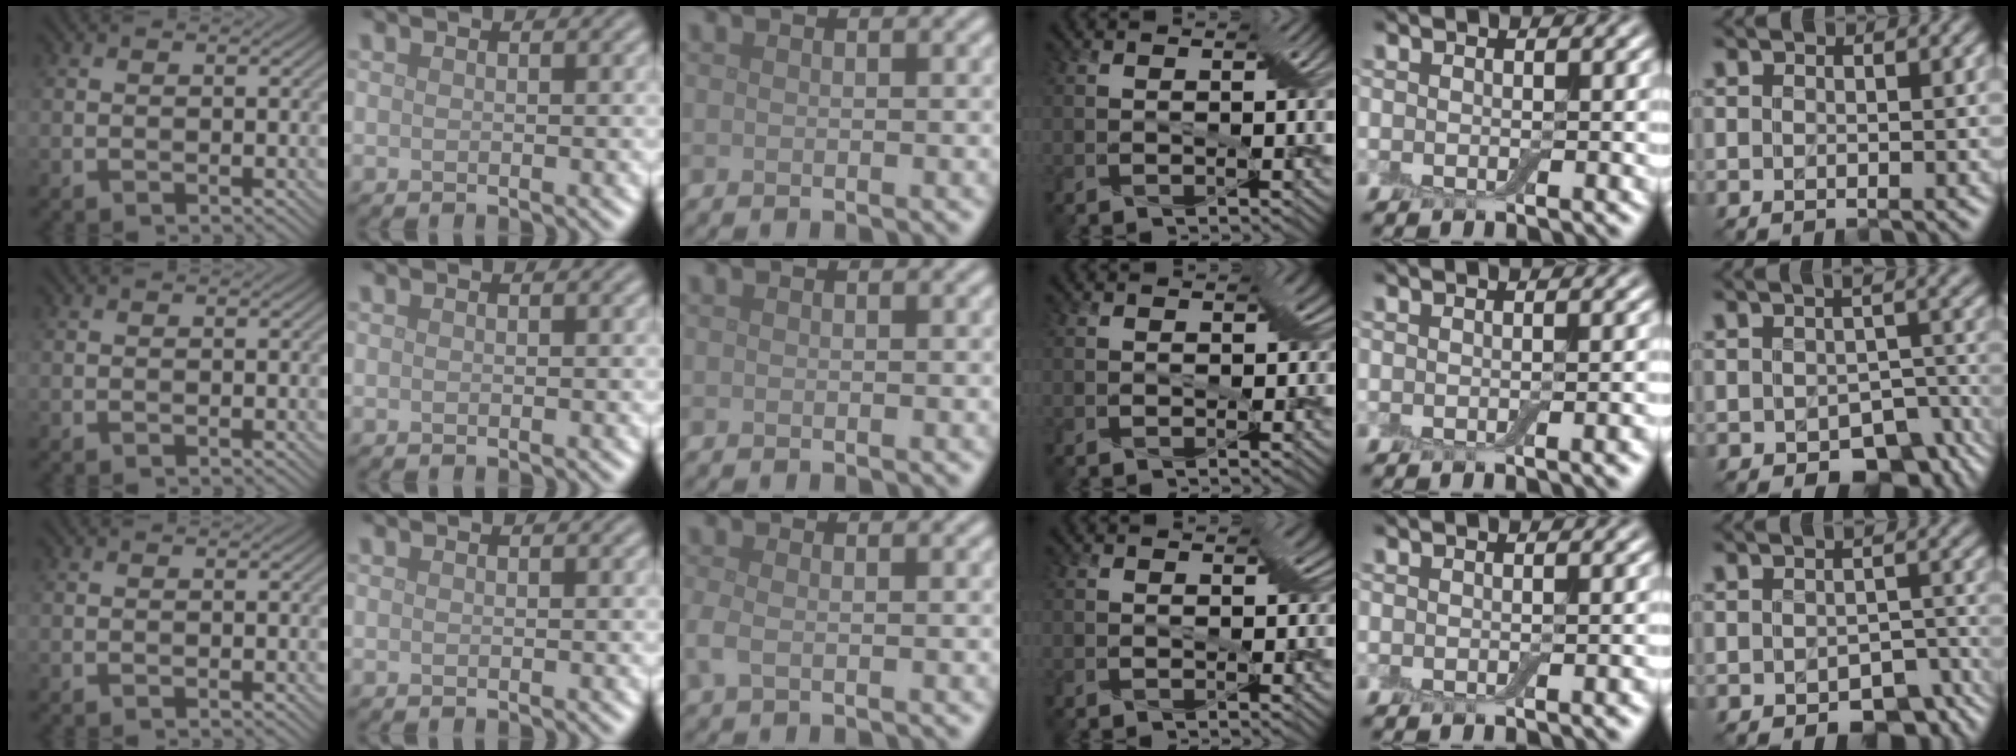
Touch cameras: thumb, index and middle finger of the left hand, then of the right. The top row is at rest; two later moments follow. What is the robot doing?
{"motion": "wrap", "object": "cling film"}